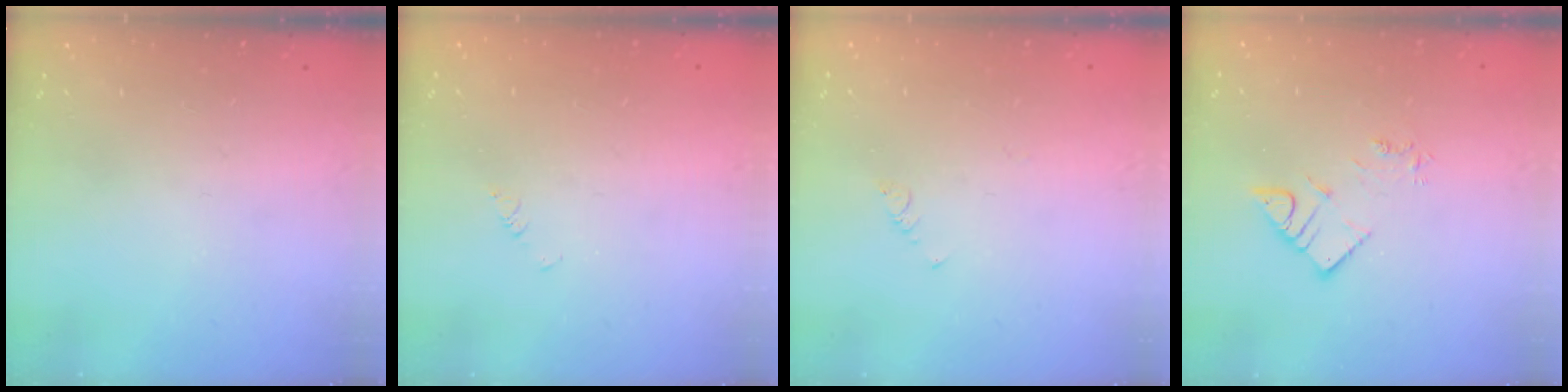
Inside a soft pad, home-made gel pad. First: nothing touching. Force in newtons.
{"total": 1.1, "press": 1.1, "slide": 0.1}
{"total": 1.0, "press": 0.9, "slide": 0.3}
{"total": 4.9, "press": 4.9, "slide": 0.2}